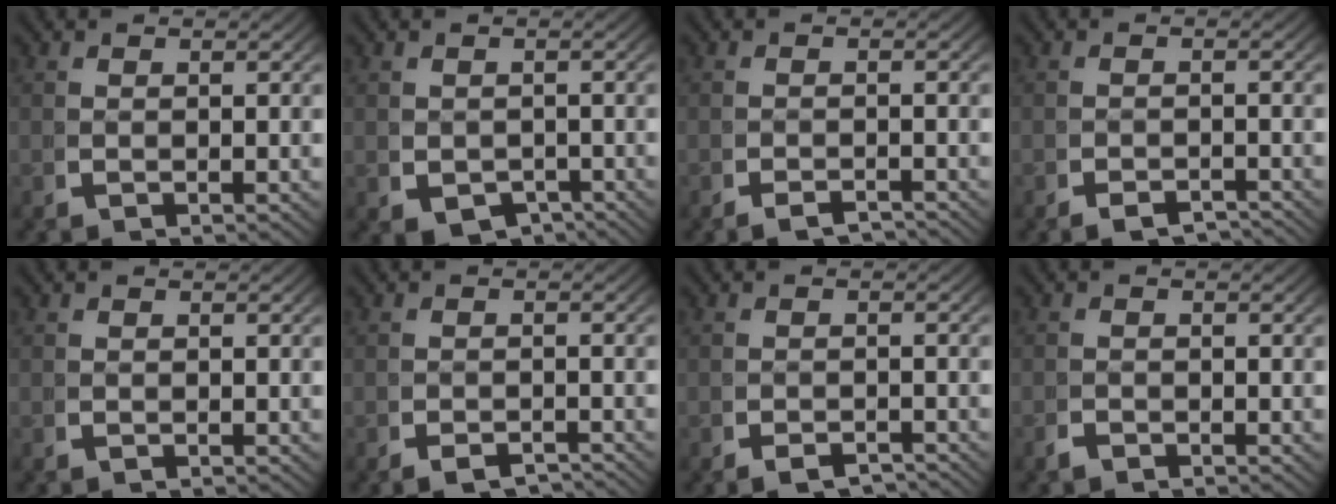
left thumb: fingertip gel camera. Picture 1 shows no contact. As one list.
[{"total": 4.1, "force": [-1.9, 3.1, 2.0], "torque": [-0.031, -0.031, -0.015]}, {"total": 1.9, "force": [-1.8, 0.3, 0.4], "torque": [-0.004, -0.007, -0.032]}, {"total": 2.6, "force": [-2.5, 0.6, 0.6], "torque": [-0.003, -0.010, -0.039]}, {"total": 0.0}, {"total": 2.6, "force": [-2.4, 0.6, 0.6], "torque": [-0.006, -0.009, -0.038]}, {"total": 2.2, "force": [-2.0, 0.5, 0.5], "torque": [-0.005, -0.008, -0.032]}, {"total": 0.9, "force": [-0.8, 0.3, 0.0], "torque": [0.000, -0.007, -0.016]}]